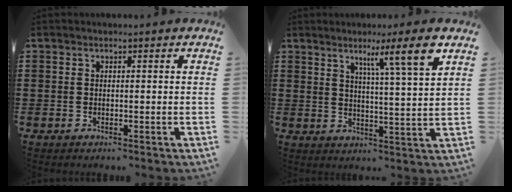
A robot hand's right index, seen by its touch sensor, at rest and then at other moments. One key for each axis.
{"total": 8.0, "fx": 5.0, "fy": -0.4, "fz": 6.3, "tx": -0.104, "ty": -0.022, "tz": 0.074}